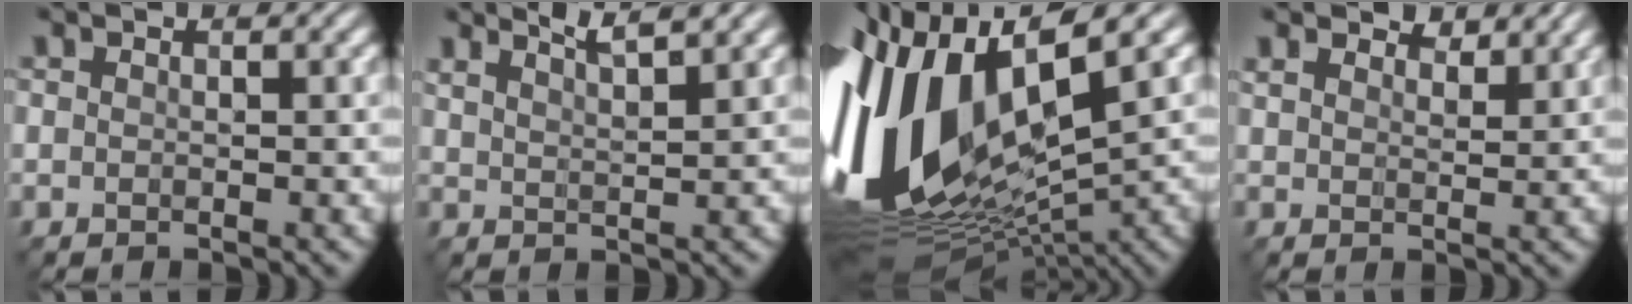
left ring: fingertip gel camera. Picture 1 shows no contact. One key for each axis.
{"total": 3.4, "fx": 2.9, "fy": 0.5, "fz": 1.8, "tx": -0.007, "ty": 0.017, "tz": 0.031}
{"total": 16.9, "fx": 1.8, "fy": 8.6, "fz": 14.5, "tx": -0.332, "ty": 0.008, "tz": 0.038}
{"total": 3.4, "fx": 3.1, "fy": 0.9, "fz": 1.1, "tx": -0.027, "ty": 0.003, "tz": 0.044}